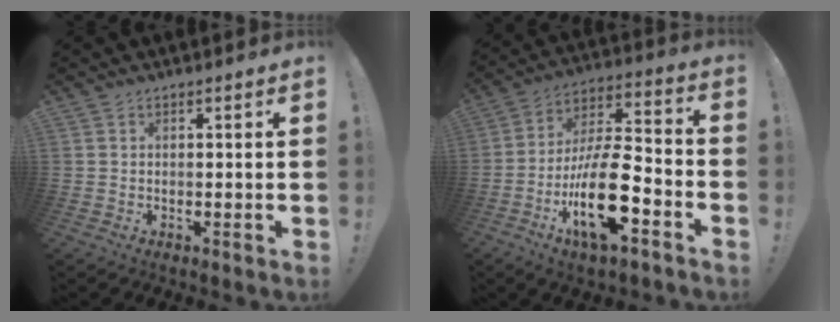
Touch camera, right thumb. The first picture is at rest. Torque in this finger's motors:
{"motor_torque": [3.19, 1.82, 1.87, -0.90, 0.61]}